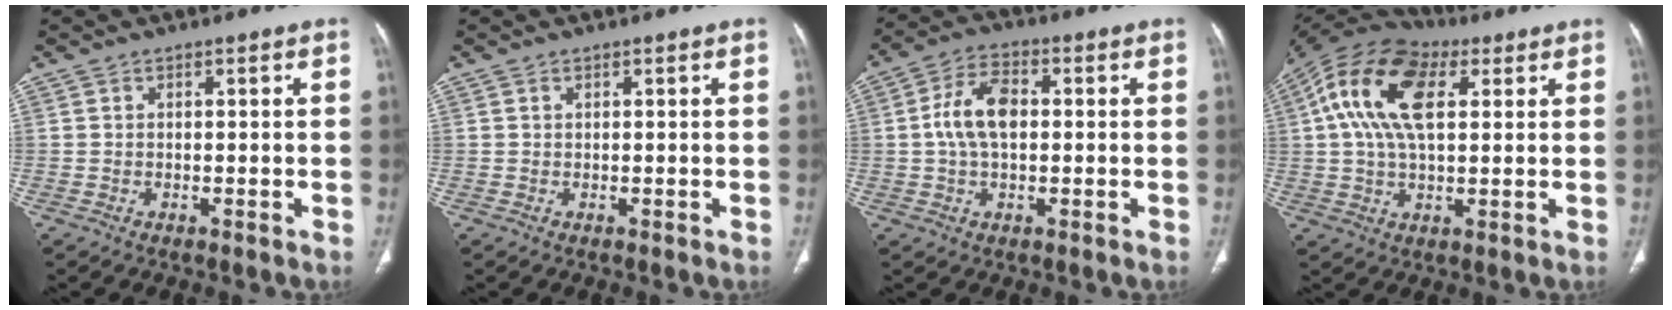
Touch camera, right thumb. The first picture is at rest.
{"total": 0.0}
{"total": 8.7, "force": [0.4, 5.1, 7.1], "torque": [-0.134, 0.018, 0.001]}
{"total": 16.8, "force": [4.5, 9.0, 13.5], "torque": [-0.258, 0.024, 0.073]}